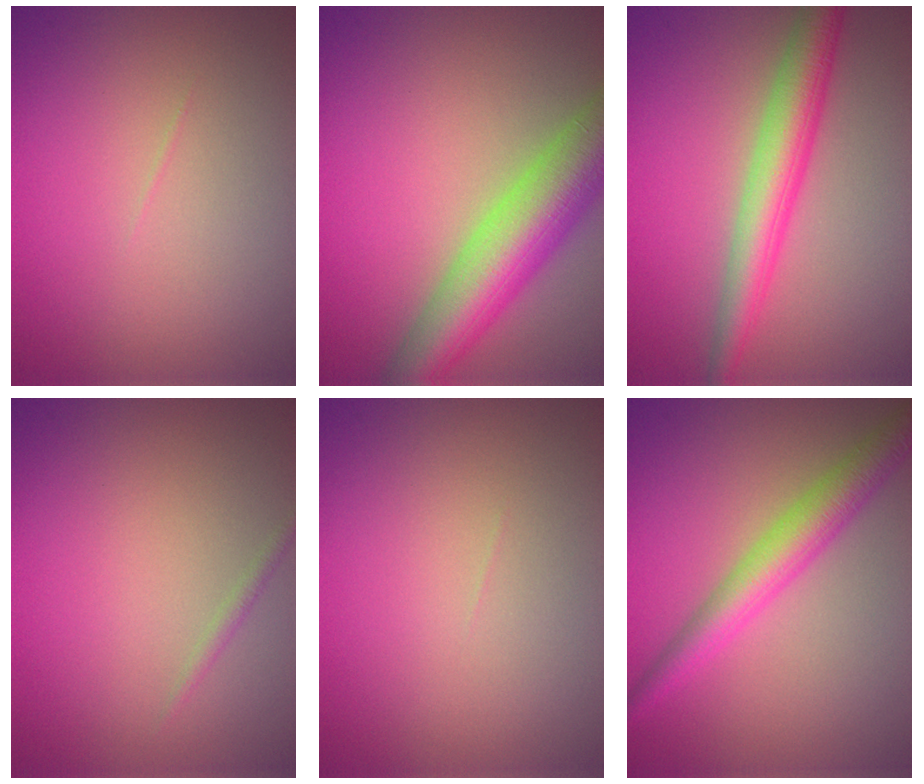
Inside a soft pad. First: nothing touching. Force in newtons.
{"total": 8.7, "press": 8.7, "slide": 0.3}
{"total": 4.7, "press": 4.7, "slide": 0.1}
{"total": 0.7, "press": 0.7, "slide": 0.0}
{"total": 0.0}
{"total": 4.3, "press": 4.3, "slide": 0.1}